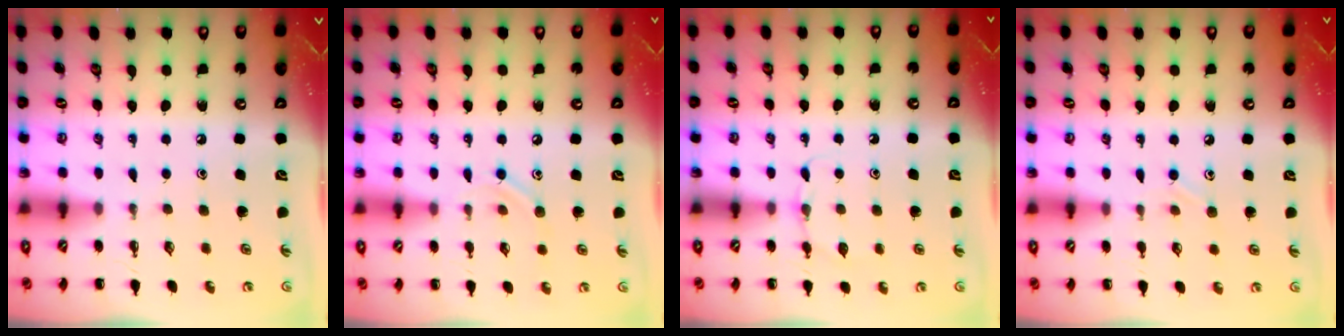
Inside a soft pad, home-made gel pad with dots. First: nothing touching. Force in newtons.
{"total": 7.2, "press": 7.1, "slide": 1.4}
{"total": 5.1, "press": 4.8, "slide": 1.5}
{"total": 6.4, "press": 6.1, "slide": 2.2}